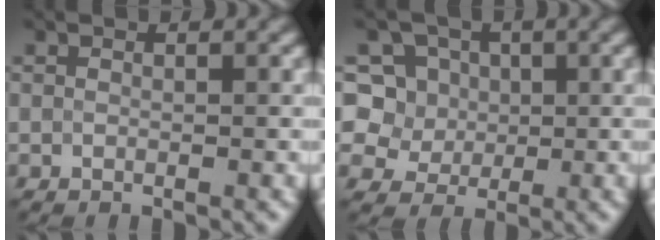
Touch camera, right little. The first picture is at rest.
{"total": 8.2, "force": [1.9, 7.3, 3.2], "torque": [-0.052, 0.036, 0.007]}